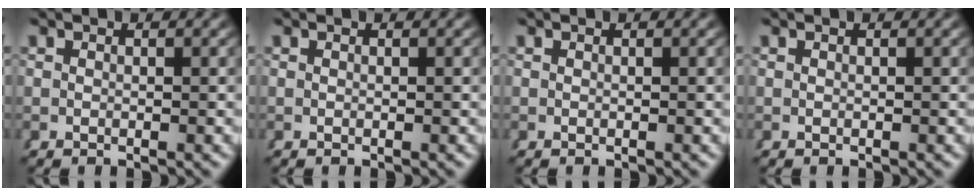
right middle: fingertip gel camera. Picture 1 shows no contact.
{"total": 0.0}
{"total": 0.0}
{"total": 0.0}